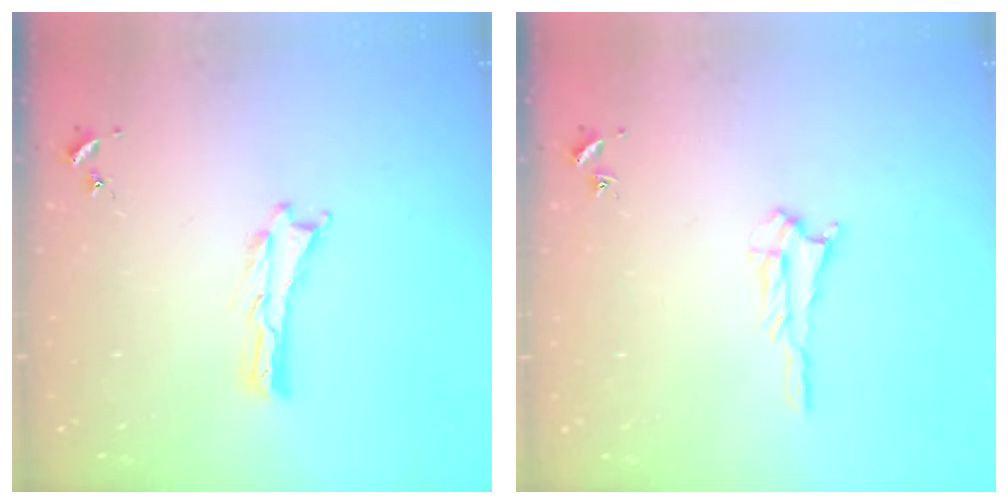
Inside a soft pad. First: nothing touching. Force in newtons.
{"total": 1.6, "press": 1.6, "slide": 0.3}